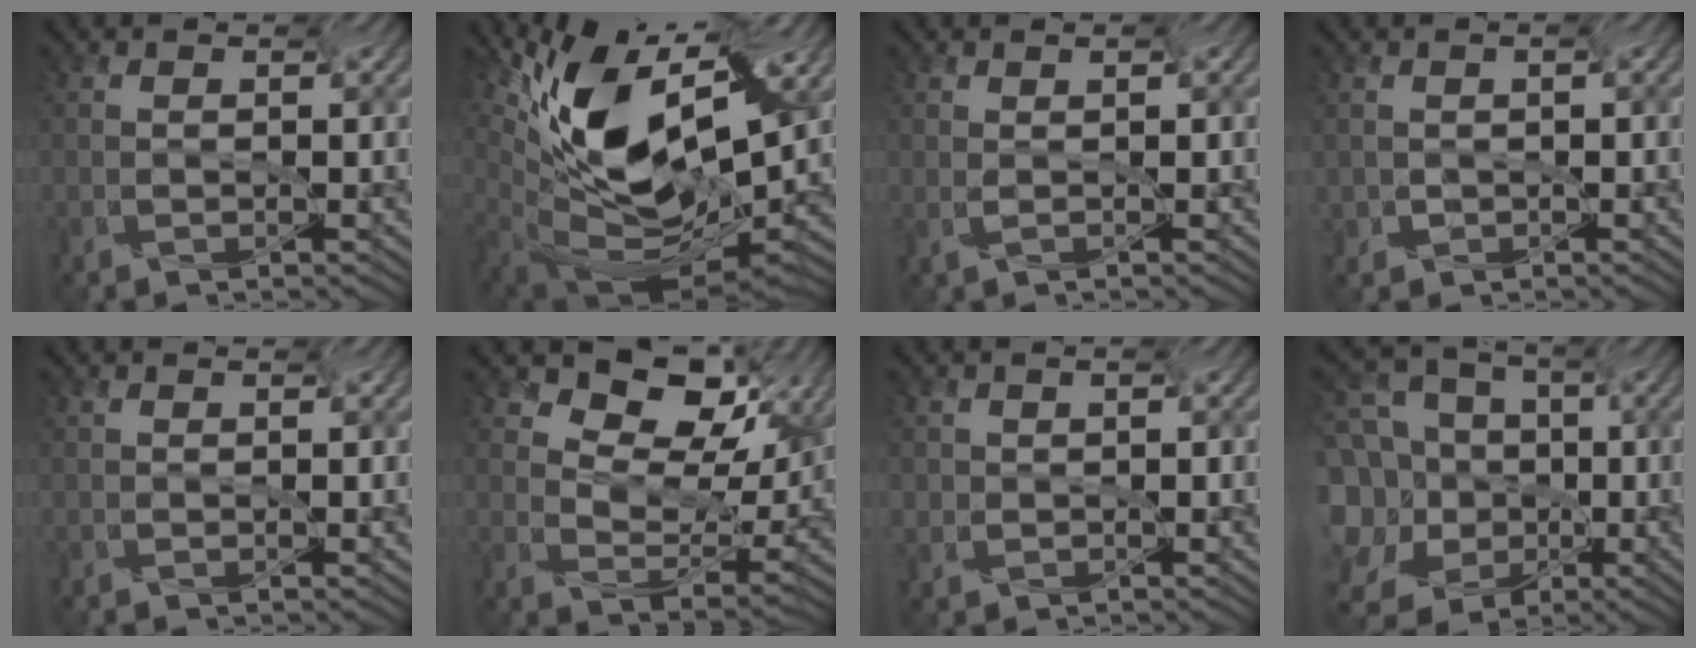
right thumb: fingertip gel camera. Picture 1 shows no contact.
{"total": 12.1, "force": [1.4, 7.2, 9.7], "torque": [-0.192, -0.009, 0.044]}
{"total": 0.9, "force": [0.8, -0.1, 0.4], "torque": [-0.003, -0.006, 0.018]}
{"total": 0.7, "force": [-0.1, 0.6, -0.4], "torque": [-0.004, 0.000, 0.008]}
{"total": 0.0}
{"total": 7.0, "force": [2.1, 3.8, 5.5], "torque": [-0.096, 0.017, 0.044]}
{"total": 0.9, "force": [-0.4, 0.5, -0.6], "torque": [0.005, 0.003, -0.004]}
{"total": 12.3, "force": [-0.6, 10.0, 7.1], "torque": [-0.215, 0.026, 0.023]}